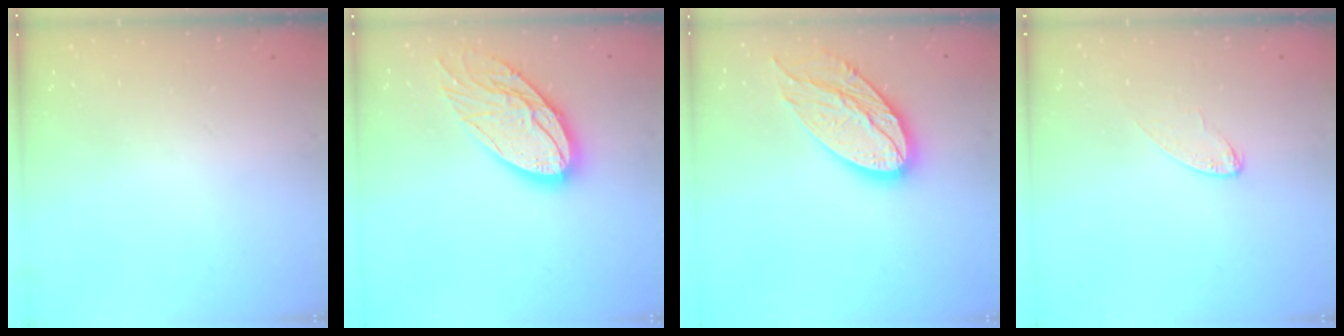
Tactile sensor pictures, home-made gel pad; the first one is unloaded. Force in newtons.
{"total": 17.3, "press": 17.2, "slide": 1.8}
{"total": 18.4, "press": 18.4, "slide": 1.5}
{"total": 5.7, "press": 5.7, "slide": 0.4}